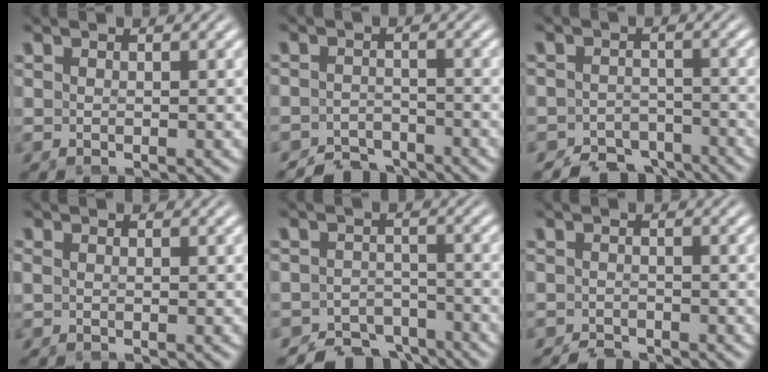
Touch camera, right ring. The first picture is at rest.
{"total": 5.5, "force": [-5.2, 1.7, 0.1], "torque": [0.018, -0.021, -0.093]}
{"total": 7.7, "force": [-6.6, 3.8, 1.0], "torque": [0.010, -0.022, -0.117]}
{"total": 0.7, "force": [-0.4, 0.6, 0.1], "torque": [-0.012, -0.008, -0.006]}
{"total": 7.9, "force": [-6.9, 3.6, 1.2], "torque": [0.007, -0.023, -0.122]}
{"total": 2.7, "force": [-2.6, 0.4, -0.4], "torque": [0.011, -0.018, -0.045]}